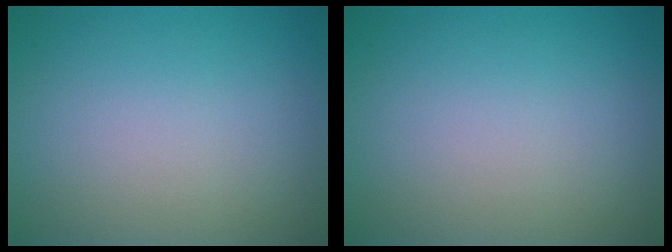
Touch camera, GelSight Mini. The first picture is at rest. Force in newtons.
{"total": 0.0}